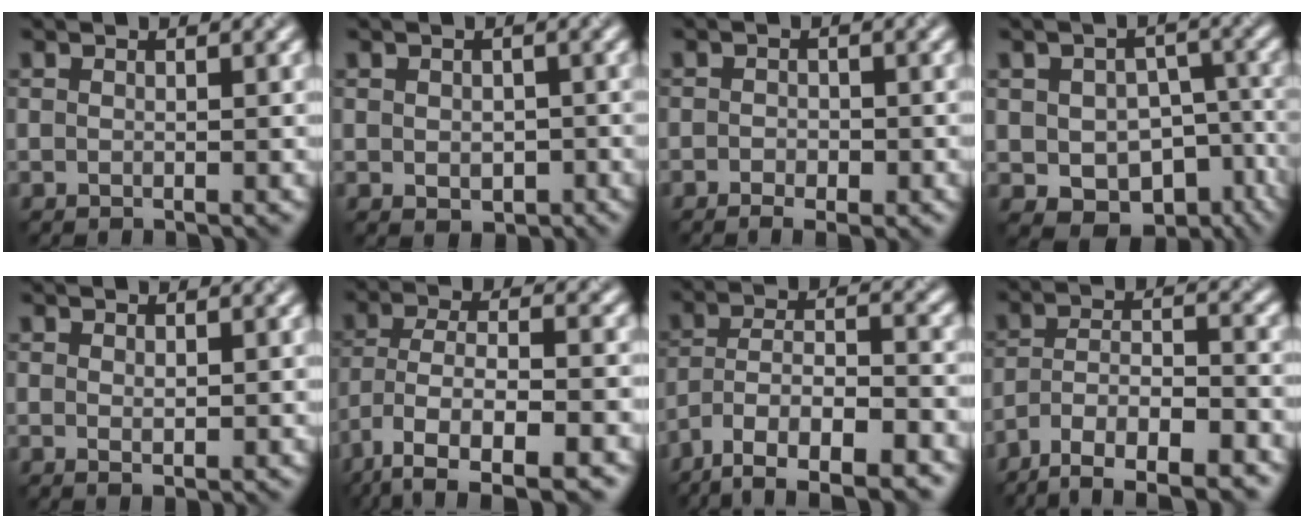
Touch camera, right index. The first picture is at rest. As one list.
[{"total": 1.1, "force": [-0.2, 0.9, 0.6], "torque": [-0.013, -0.001, 0.003]}, {"total": 2.3, "force": [-1.3, 1.2, 1.5], "torque": [-0.017, 0.004, -0.009]}, {"total": 8.6, "force": [-3.9, 5.9, 5.0], "torque": [-0.064, -0.015, -0.035]}, {"total": 0.5, "force": [0.5, -0.2, 0.1], "torque": [-0.008, 0.003, 0.011]}, {"total": 9.8, "force": [-6.2, 3.1, 6.9], "torque": [-0.137, -0.004, -0.105]}, {"total": 9.4, "force": [-6.6, 3.1, 5.9], "torque": [-0.114, 0.005, -0.114]}, {"total": 8.4, "force": [-6.4, 2.6, 4.8], "torque": [-0.085, 0.001, -0.107]}]